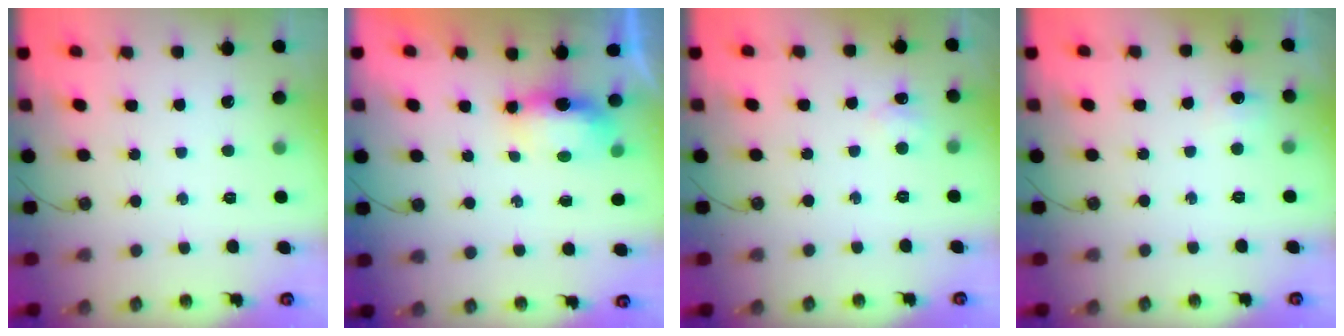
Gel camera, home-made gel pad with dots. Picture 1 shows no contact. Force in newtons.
{"total": 15.3, "press": 8.5, "slide": 12.7}
{"total": 6.2, "press": 6.1, "slide": 1.0}
{"total": 4.9, "press": 4.9, "slide": 0.7}